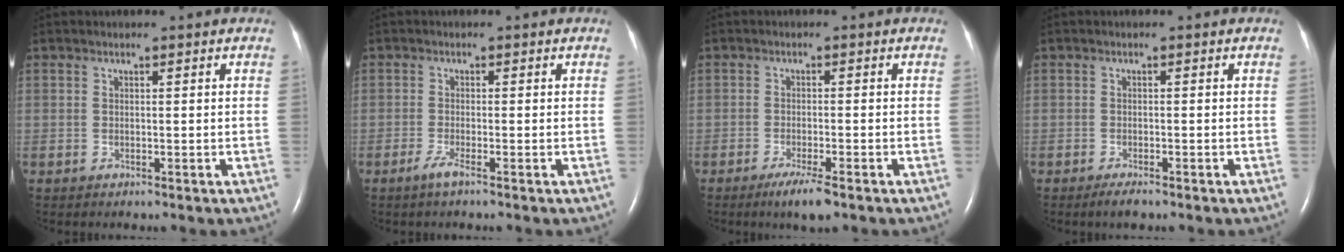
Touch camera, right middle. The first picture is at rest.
{"total": 1.7, "force": [-1.1, -0.2, 1.2], "torque": [-0.032, -0.005, -0.027]}
{"total": 4.1, "force": [-2.7, 0.2, 3.1], "torque": [-0.057, -0.011, -0.045]}
{"total": 1.8, "force": [-1.4, 0.3, 1.1], "torque": [-0.028, -0.005, -0.023]}